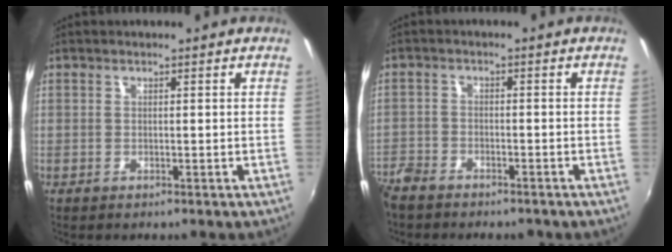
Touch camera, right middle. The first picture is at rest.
{"total": 8.7, "force": [-7.1, 3.9, 3.1], "torque": [-0.097, -0.020, -0.124]}